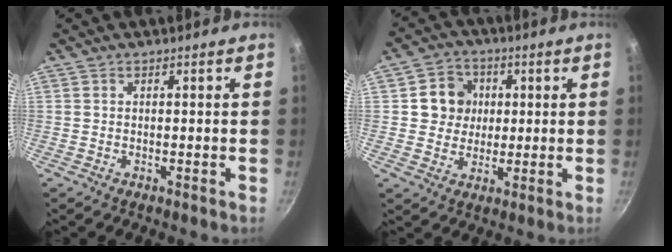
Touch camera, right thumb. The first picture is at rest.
{"total": 7.9, "force": [1.5, 7.2, 2.7], "torque": [-0.005, 0.004, 0.018]}